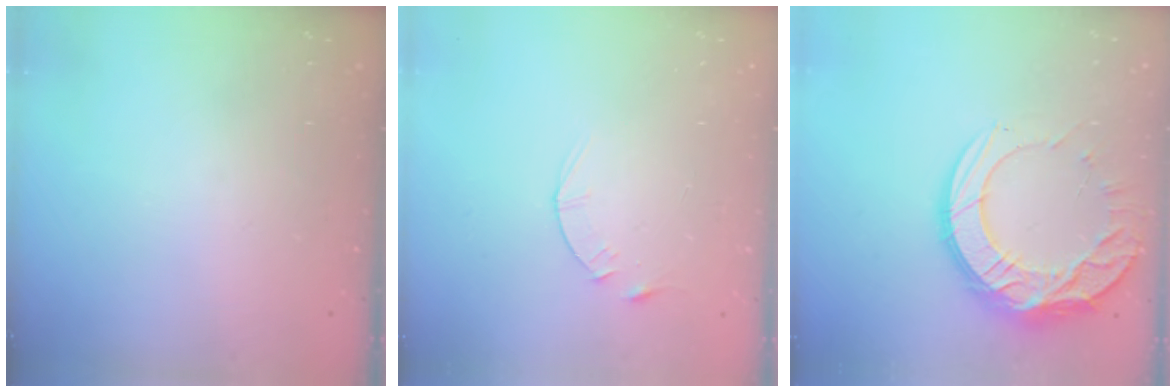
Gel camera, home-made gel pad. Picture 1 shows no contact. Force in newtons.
{"total": 3.1, "press": 3.1, "slide": 0.5}
{"total": 17.2, "press": 17.2, "slide": 1.0}